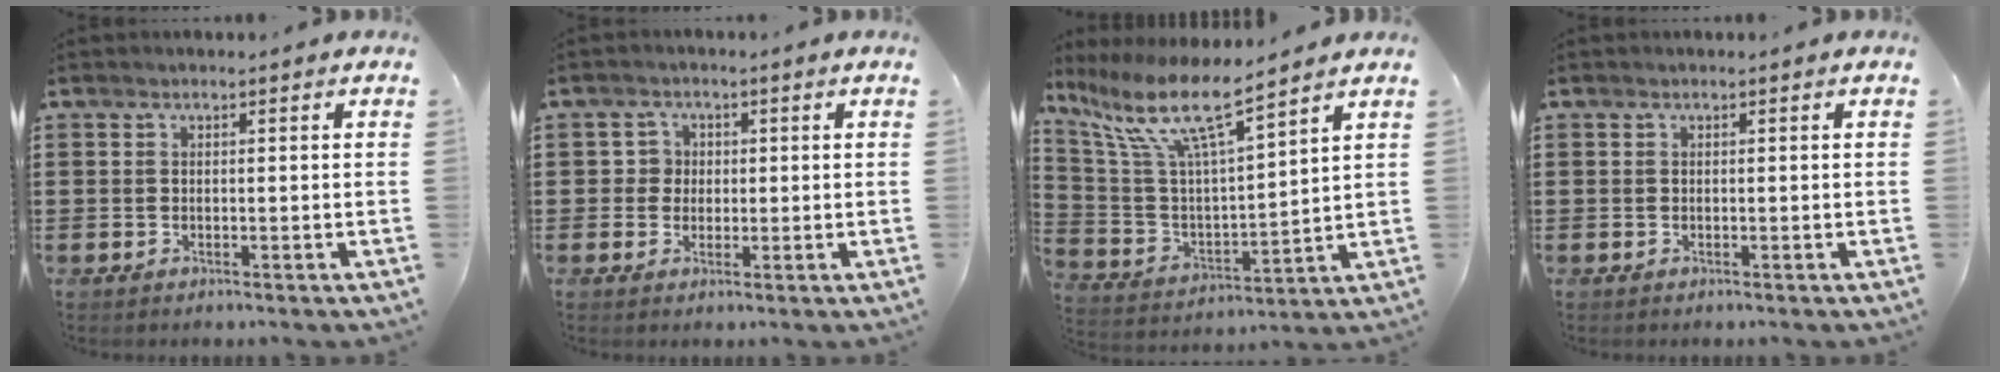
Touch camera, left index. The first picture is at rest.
{"total": 2.6, "force": [0.3, 2.5, 0.7], "torque": [-0.026, 0.009, 0.002]}
{"total": 11.3, "force": [8.1, 1.9, 7.7], "torque": [-0.184, -0.046, 0.135]}
{"total": 0.0}